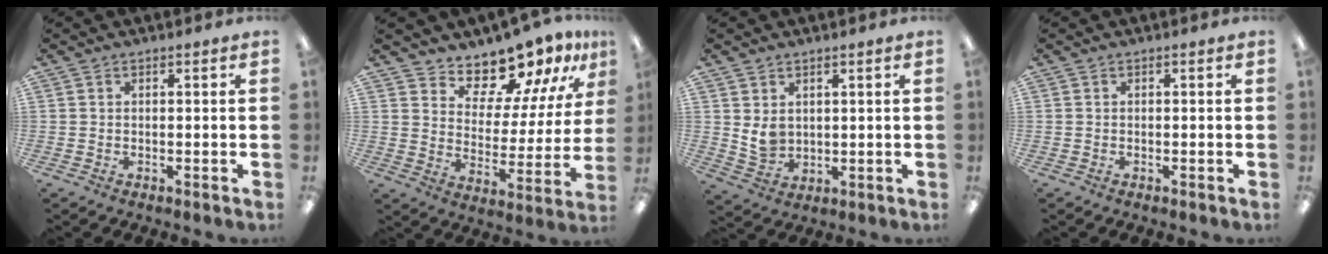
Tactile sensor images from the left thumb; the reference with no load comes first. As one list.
[{"total": 14.3, "force": [12.9, 5.0, 3.6], "torque": [-0.058, -0.115, 0.230]}, {"total": 5.3, "force": [2.3, 4.0, 2.6], "torque": [-0.046, -0.009, 0.043]}, {"total": 0.0}]